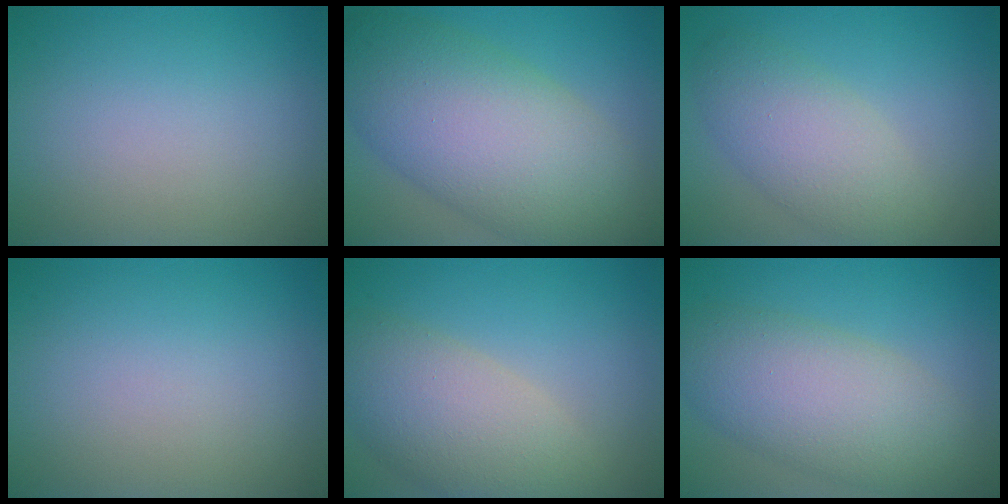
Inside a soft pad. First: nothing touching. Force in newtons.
{"total": 11.8, "press": 11.8, "slide": 0.2}
{"total": 5.0, "press": 5.0, "slide": 0.4}
{"total": 0.0}
{"total": 6.9, "press": 6.9, "slide": 0.5}
{"total": 7.5, "press": 7.5, "slide": 0.3}